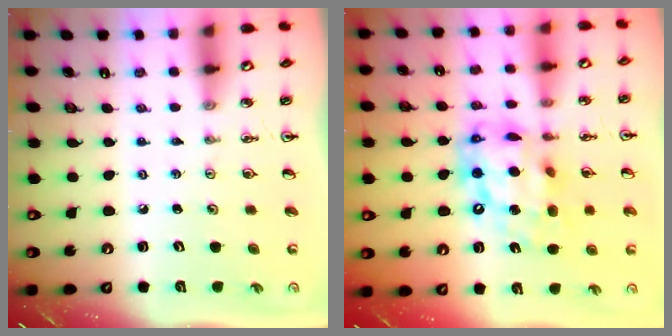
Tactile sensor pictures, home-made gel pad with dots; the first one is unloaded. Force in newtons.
{"total": 16.8, "press": 16.8, "slide": 1.6}